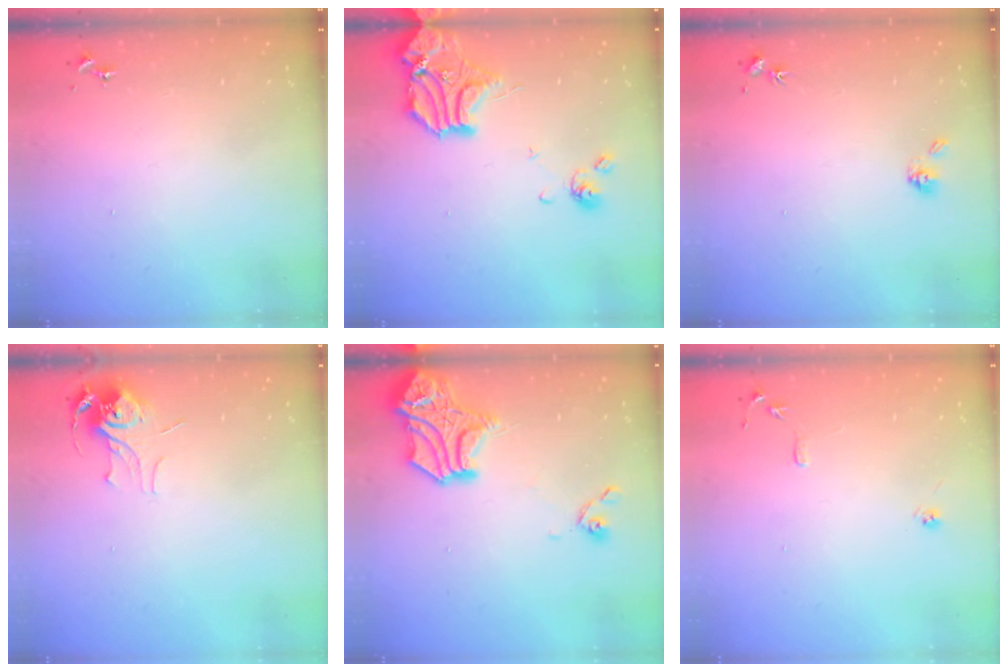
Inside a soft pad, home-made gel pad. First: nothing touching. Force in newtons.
{"total": 16.0, "press": 15.8, "slide": 2.5}
{"total": 5.0, "press": 4.6, "slide": 1.7}
{"total": 7.8, "press": 7.7, "slide": 0.7}
{"total": 17.1, "press": 17.0, "slide": 1.5}
{"total": 7.9, "press": 7.9, "slide": 0.8}